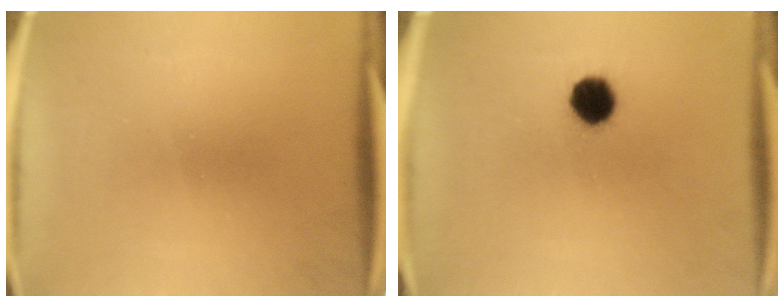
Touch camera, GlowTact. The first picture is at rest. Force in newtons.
{"total": 6.9}